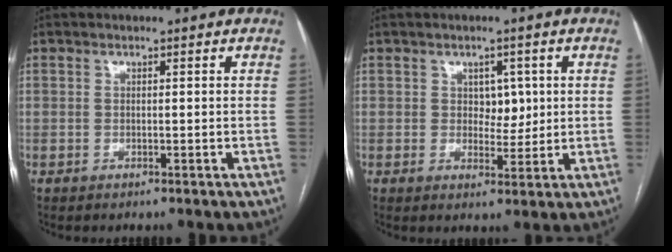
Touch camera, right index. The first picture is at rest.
{"total": 3.4, "force": [0.8, 2.3, 2.4], "torque": [-0.027, 0.002, 0.015]}